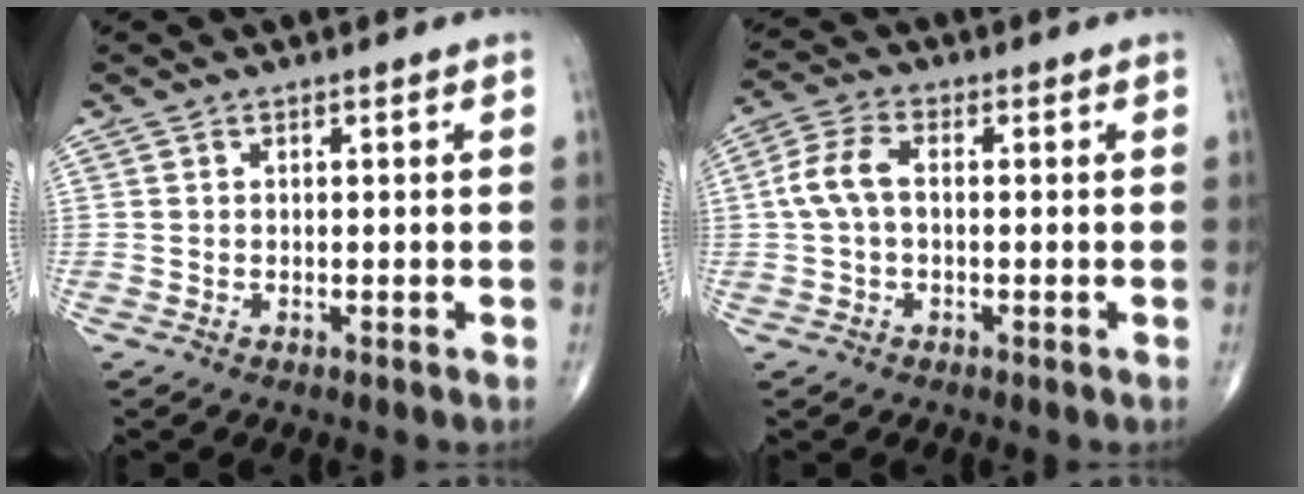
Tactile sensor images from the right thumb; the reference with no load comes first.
{"total": 6.0, "force": [0.1, 3.5, 4.9], "torque": [-0.113, 0.020, -0.002]}